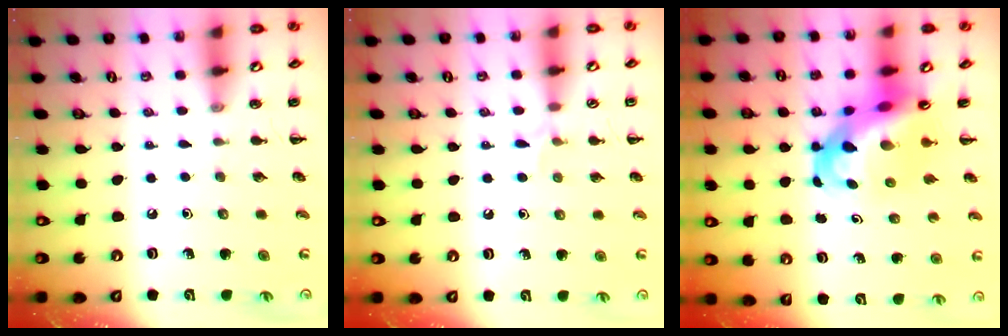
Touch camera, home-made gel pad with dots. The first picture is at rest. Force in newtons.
{"total": 4.9, "press": 4.6, "slide": 1.8}
{"total": 8.9, "press": 8.5, "slide": 2.8}